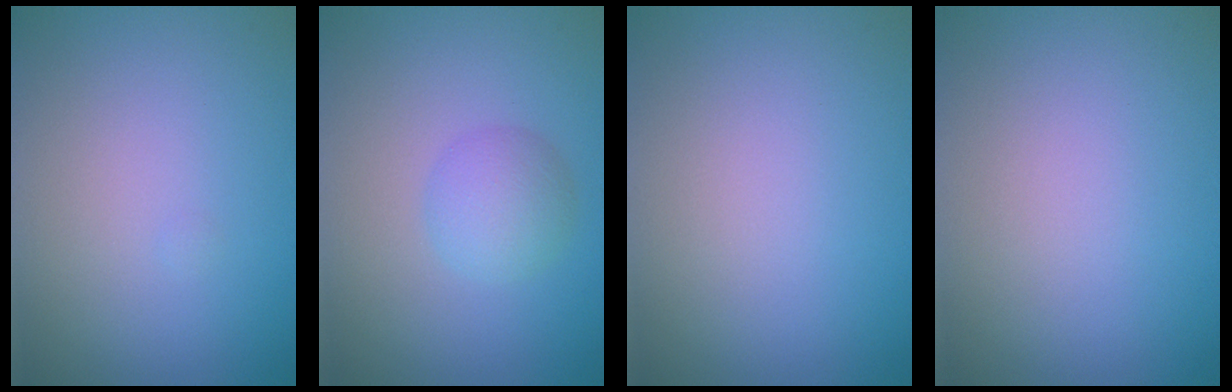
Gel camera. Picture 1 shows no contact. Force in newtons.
{"total": 2.7, "press": 2.7, "slide": 0.0}
{"total": 0.0}
{"total": 0.0}